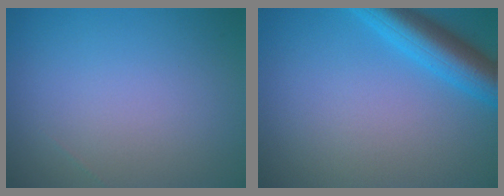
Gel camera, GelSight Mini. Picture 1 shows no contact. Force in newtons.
{"total": 5.6, "press": 5.6, "slide": 0.3}